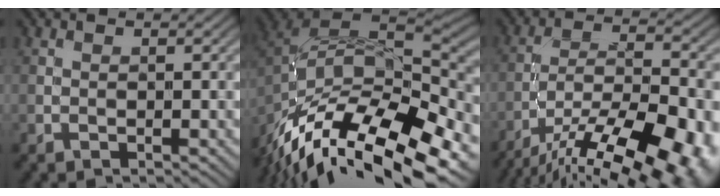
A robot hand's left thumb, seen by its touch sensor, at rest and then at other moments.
{"total": 17.1, "force": [-9.0, 8.0, 12.1], "torque": [-0.244, -0.010, -0.147]}
{"total": 17.9, "force": [-12.5, 6.3, 11.2], "torque": [-0.161, -0.029, -0.187]}